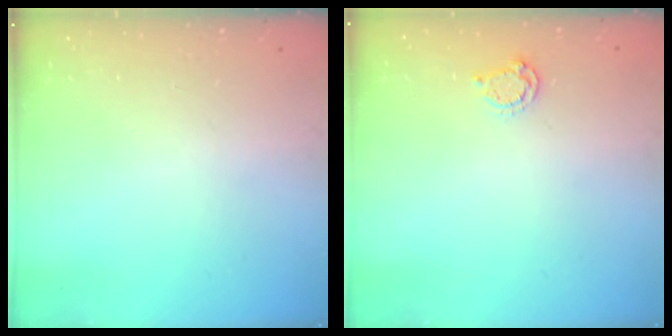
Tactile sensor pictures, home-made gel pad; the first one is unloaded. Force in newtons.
{"total": 4.3, "press": 4.2, "slide": 0.6}